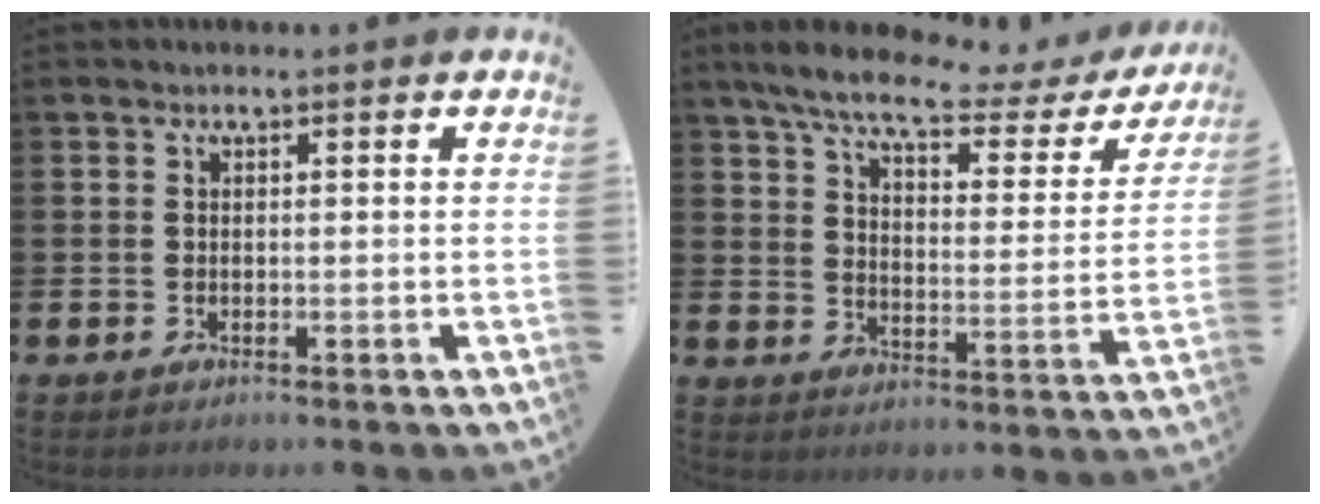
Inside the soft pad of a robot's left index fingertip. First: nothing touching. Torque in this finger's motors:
{"motor_torque": [1.11, -1.03, 0.68, 0.21]}